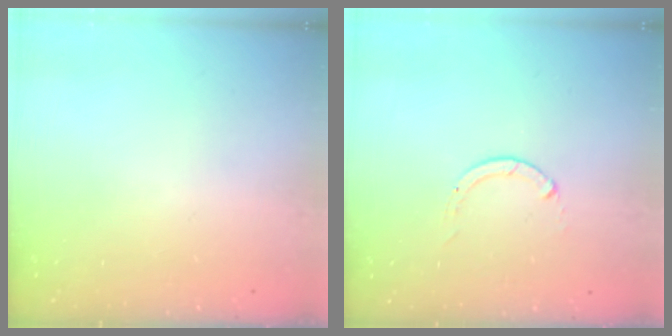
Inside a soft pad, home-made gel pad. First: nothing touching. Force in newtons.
{"total": 0.0}